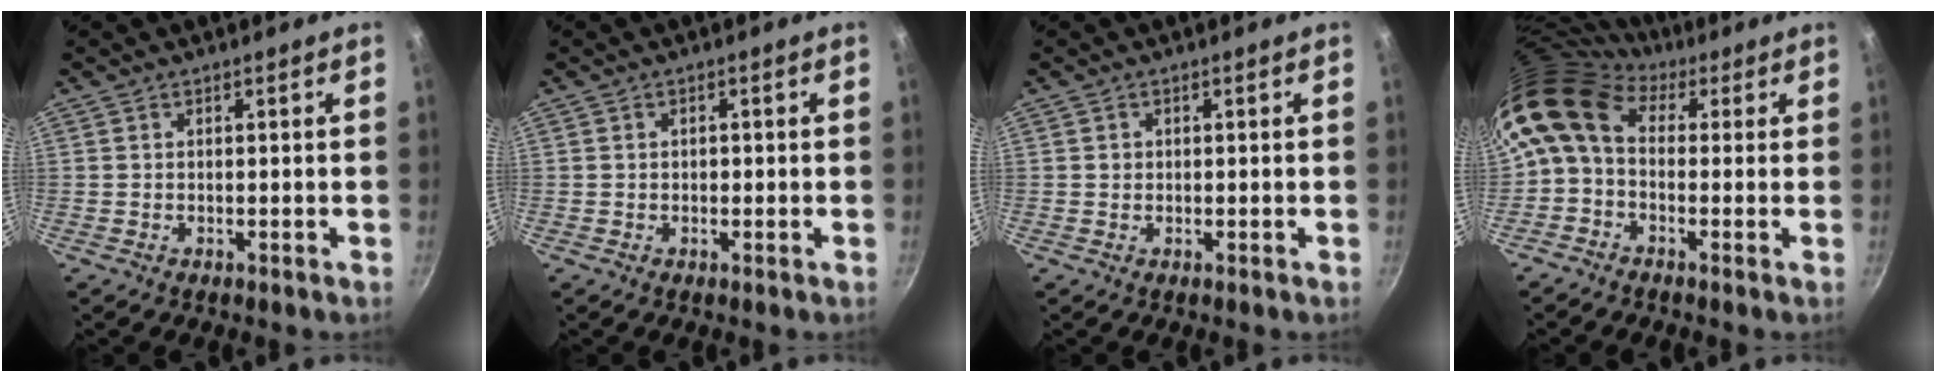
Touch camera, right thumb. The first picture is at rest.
{"total": 0.9, "force": [-0.1, 0.7, 0.5], "torque": [-0.004, 0.004, 0.000]}
{"total": 0.9, "force": [0.1, 0.8, 0.2], "torque": [0.000, 0.002, 0.001]}
{"total": 10.4, "force": [1.3, 7.5, 7.1], "torque": [-0.137, 0.029, -0.001]}